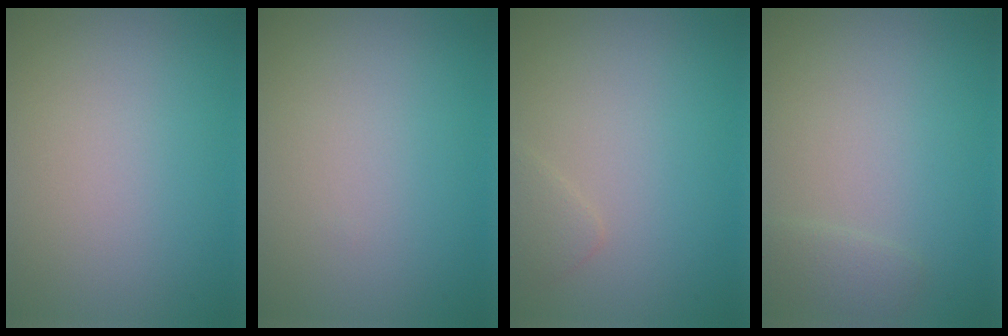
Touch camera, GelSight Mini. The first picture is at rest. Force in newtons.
{"total": 0.0}
{"total": 1.1, "press": 1.1, "slide": 0.0}
{"total": 1.0, "press": 1.0, "slide": 0.2}